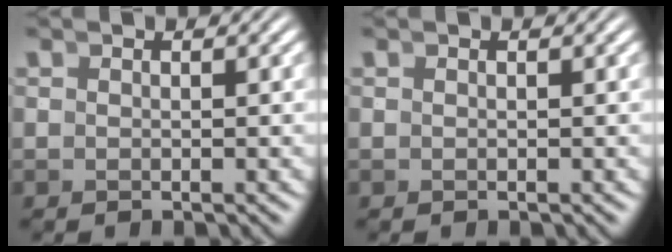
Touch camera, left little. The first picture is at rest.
{"total": 0.0}